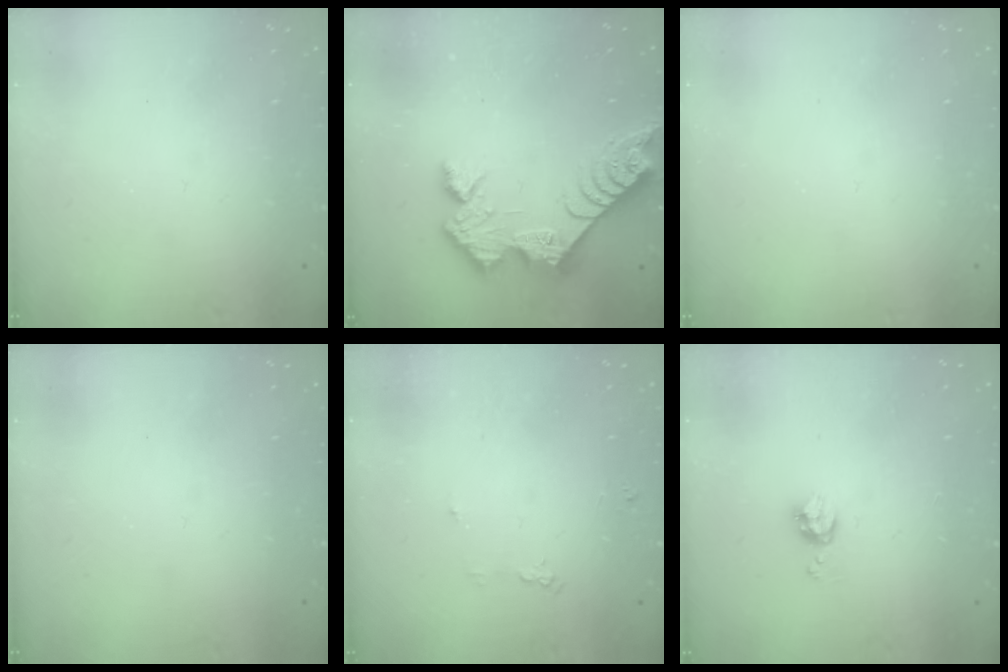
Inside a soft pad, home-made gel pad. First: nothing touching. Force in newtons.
{"total": 12.1, "press": 12.1, "slide": 0.8}
{"total": 0.0}
{"total": 0.0}
{"total": 4.3, "press": 4.3, "slide": 0.4}
{"total": 6.1, "press": 6.1, "slide": 0.6}